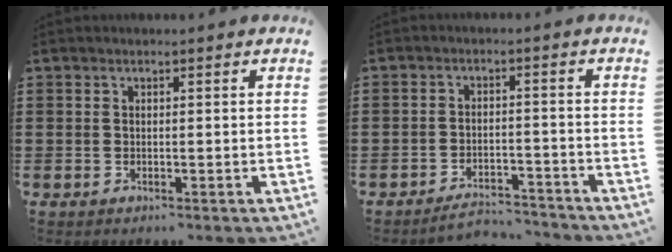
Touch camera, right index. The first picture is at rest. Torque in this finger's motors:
{"motor_torque": [-2.14, 0.00, -1.05, -0.21]}